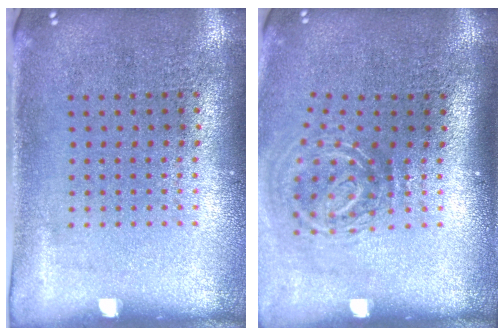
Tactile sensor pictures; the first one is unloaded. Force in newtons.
{"total": 2.0, "press": 1.2, "slide": 1.6}